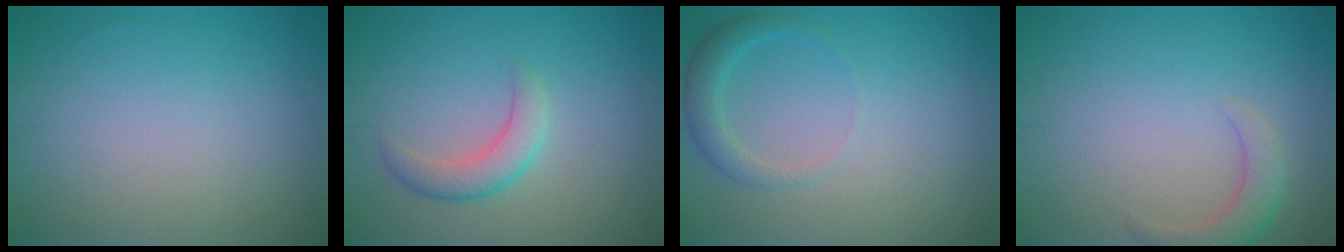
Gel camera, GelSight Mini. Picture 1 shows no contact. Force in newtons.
{"total": 2.7, "press": 2.7, "slide": 0.1}
{"total": 2.1, "press": 2.1, "slide": 0.2}
{"total": 2.7, "press": 2.7, "slide": 0.3}